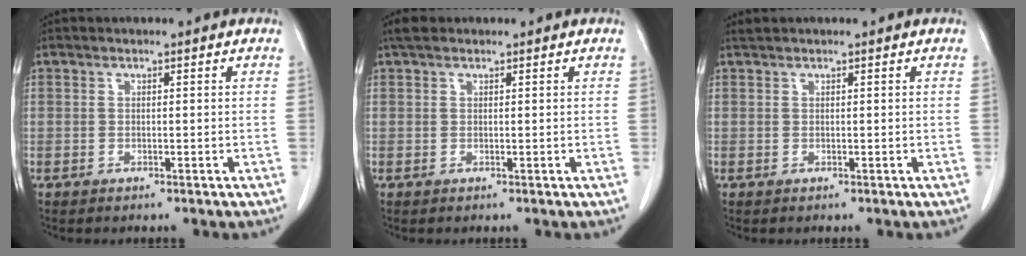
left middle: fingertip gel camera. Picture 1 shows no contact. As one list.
[{"total": 1.9, "force": [1.5, 0.8, 0.8], "torque": [-0.018, 0.016, 0.026]}, {"total": 0.6, "force": [0.5, -0.2, 0.1], "torque": [-0.011, 0.007, 0.016]}]